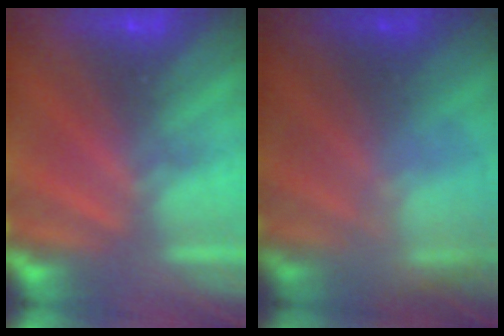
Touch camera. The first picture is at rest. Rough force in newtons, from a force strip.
{"total": 9.6}